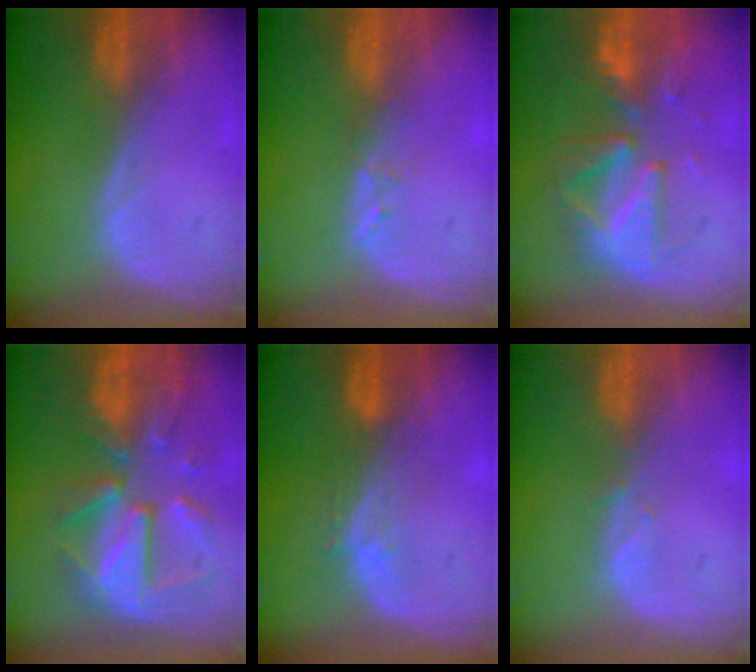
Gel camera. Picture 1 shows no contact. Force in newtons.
{"total": 1.2, "press": 1.1, "slide": 0.2}
{"total": 9.9, "press": 8.8, "slide": 4.7}
{"total": 11.9, "press": 10.4, "slide": 5.8}
{"total": 3.4, "press": 3.4, "slide": 0.4}
{"total": 0.8, "press": 0.8, "slide": 0.3}